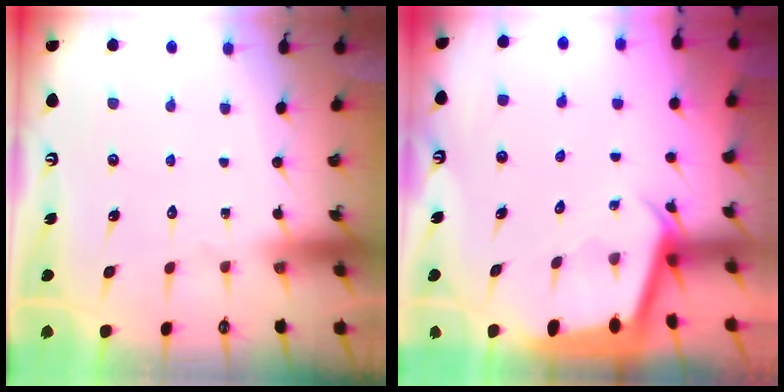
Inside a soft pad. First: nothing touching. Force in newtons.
{"total": 2.0, "press": 2.0, "slide": 0.0}